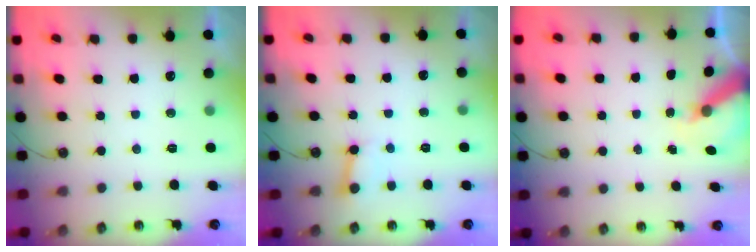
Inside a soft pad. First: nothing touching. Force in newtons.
{"total": 5.8, "press": 5.8, "slide": 0.5}
{"total": 6.5, "press": 6.4, "slide": 0.7}